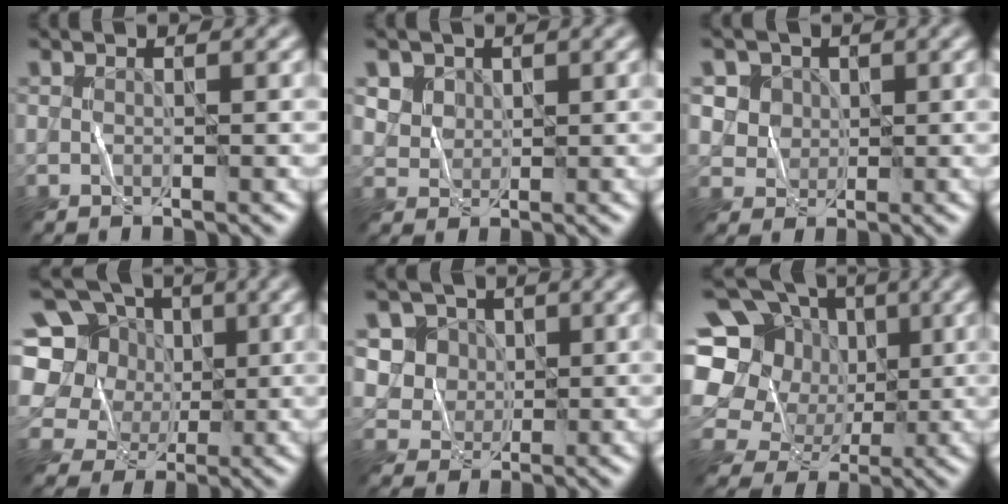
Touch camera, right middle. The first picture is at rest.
{"total": 4.4, "force": [2.4, 3.4, 1.6], "torque": [-0.052, 0.001, 0.050]}
{"total": 4.4, "force": [1.8, 3.7, 1.5], "torque": [-0.038, 0.000, 0.035]}
{"total": 10.4, "force": [1.9, 9.3, 4.3], "torque": [-0.126, 0.049, -0.001]}
{"total": 5.1, "force": [1.7, 4.4, 2.0], "torque": [-0.043, -0.003, 0.027]}
{"total": 15.2, "force": [1.3, 13.7, 6.4], "torque": [-0.165, 0.034, 0.009]}